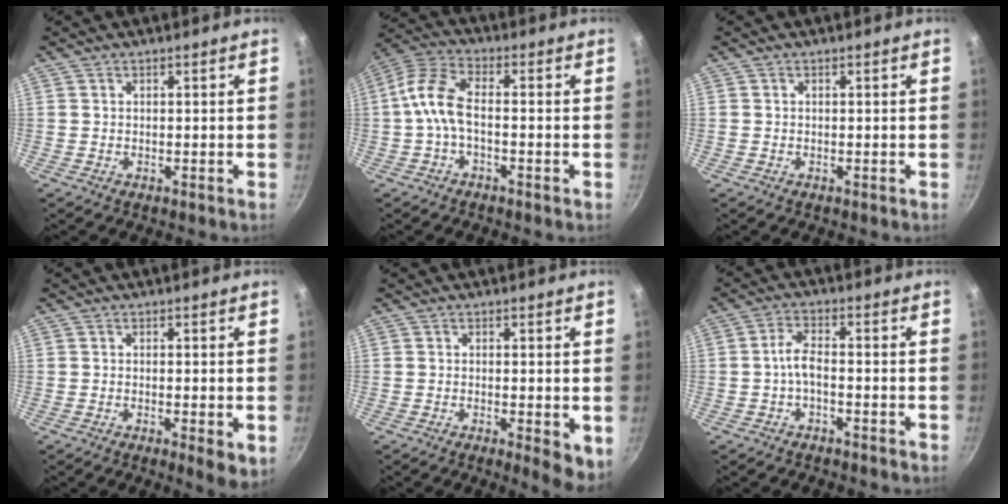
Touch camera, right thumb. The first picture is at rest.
{"total": 7.8, "force": [-1.9, 3.9, 6.4], "torque": [-0.141, 0.032, -0.052]}
{"total": 0.0}
{"total": 4.8, "force": [-1.2, 1.3, 4.5], "torque": [-0.062, -0.009, -0.013]}
{"total": 5.8, "force": [-1.2, 1.8, 5.4], "torque": [-0.063, -0.007, -0.013]}
{"total": 3.8, "force": [-1.6, 1.5, 3.1], "torque": [-0.068, 0.021, -0.035]}